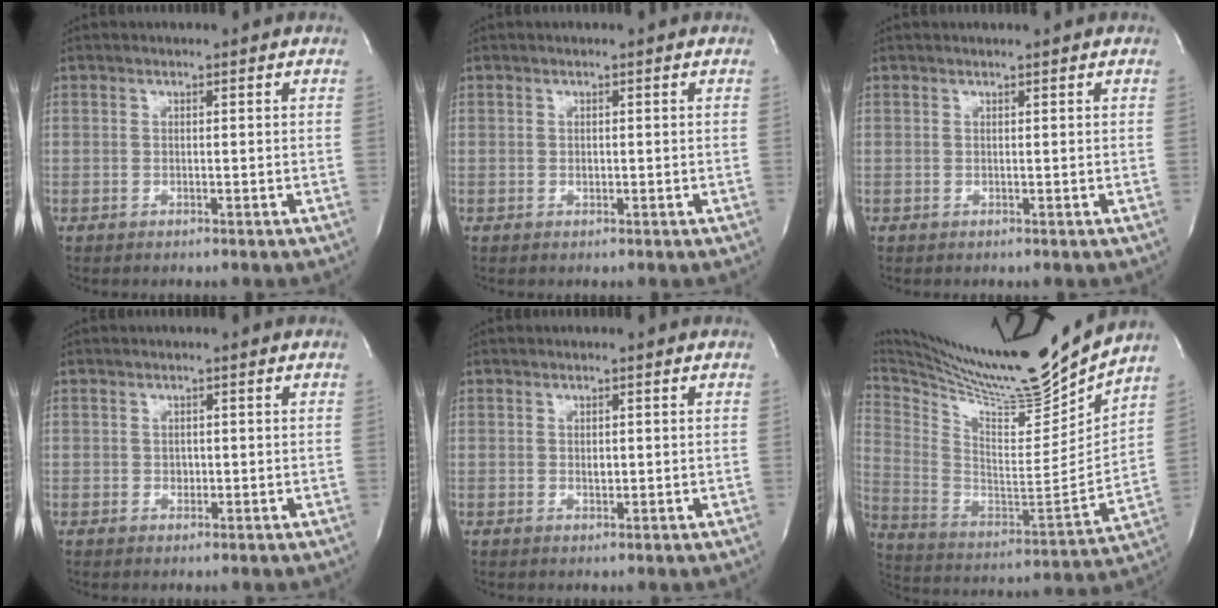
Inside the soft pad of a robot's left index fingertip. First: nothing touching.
{"total": 0.6, "force": [0.3, 0.3, 0.5], "torque": [-0.005, 0.001, 0.005]}
{"total": 0.8, "force": [0.7, -0.2, 0.3], "torque": [-0.007, -0.002, 0.014]}
{"total": 0.8, "force": [0.1, 0.6, 0.4], "torque": [-0.001, 0.003, 0.000]}
{"total": 1.1, "force": [0.4, 0.6, 0.9], "torque": [-0.014, -0.002, 0.008]}
{"total": 22.7, "force": [20.6, 0.3, 9.4], "torque": [-0.187, -0.068, 0.333]}